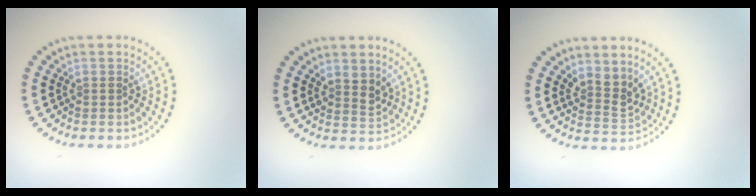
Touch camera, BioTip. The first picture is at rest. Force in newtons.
{"total": 1.9, "press": 1.6, "slide": 1.0}
{"total": 2.5, "press": 1.9, "slide": 1.6}